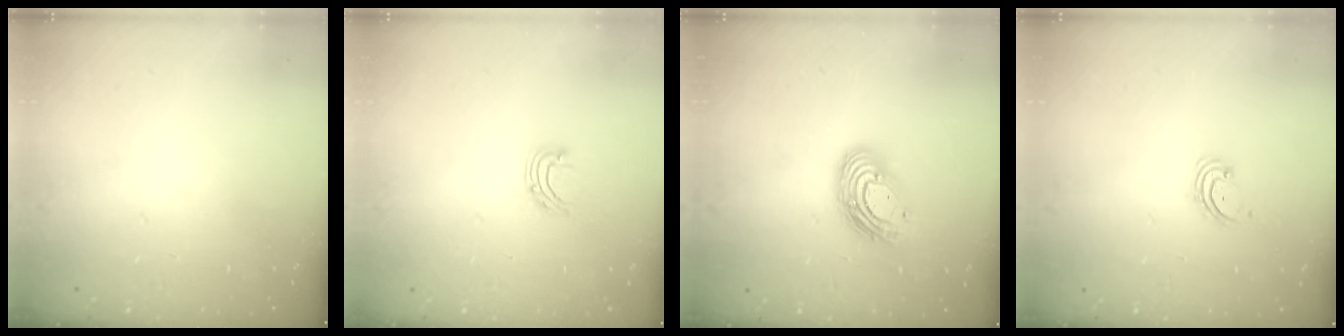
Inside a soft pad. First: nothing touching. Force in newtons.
{"total": 5.1, "press": 5.1, "slide": 0.4}
{"total": 11.5, "press": 11.5, "slide": 0.2}
{"total": 2.1, "press": 2.1, "slide": 0.3}